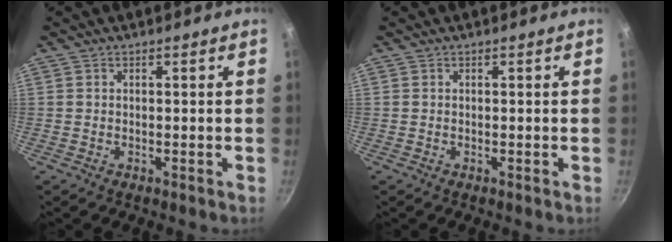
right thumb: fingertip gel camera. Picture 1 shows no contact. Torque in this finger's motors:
{"motor_torque": [0.00, 0.00, 0.16, -0.02, 0.01]}